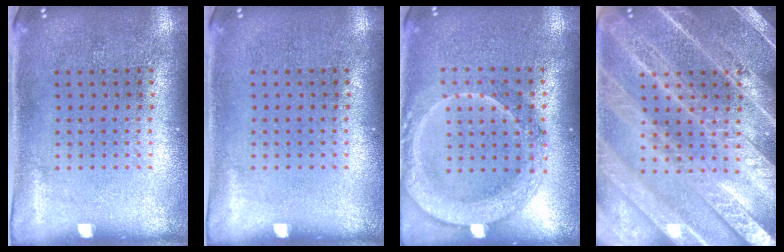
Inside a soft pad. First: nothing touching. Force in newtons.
{"total": 0.0}
{"total": 2.1, "press": 1.9, "slide": 0.8}
{"total": 5.4, "press": 5.3, "slide": 0.7}